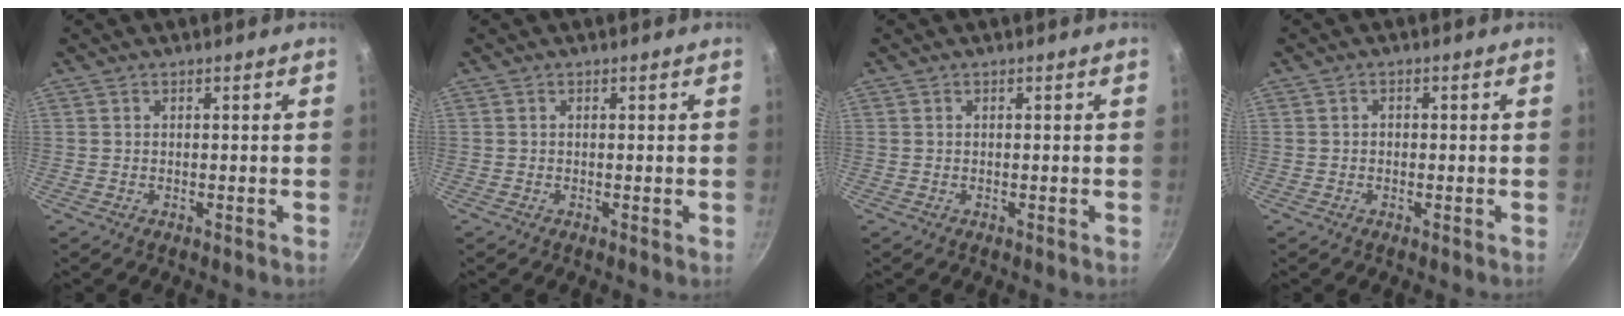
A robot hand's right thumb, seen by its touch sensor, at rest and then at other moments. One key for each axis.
{"total": 0.0}
{"total": 0.0}
{"total": 0.8, "fx": -0.3, "fy": 0.7, "fz": 0.3, "tx": -0.004, "ty": 0.003, "tz": -0.006}